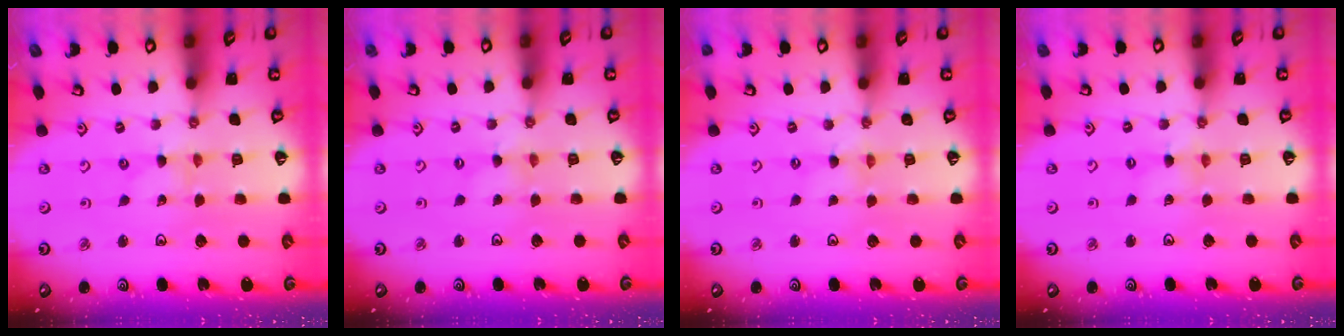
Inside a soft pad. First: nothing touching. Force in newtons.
{"total": 0.0}
{"total": 0.0}
{"total": 1.1, "press": 1.1, "slide": 0.3}